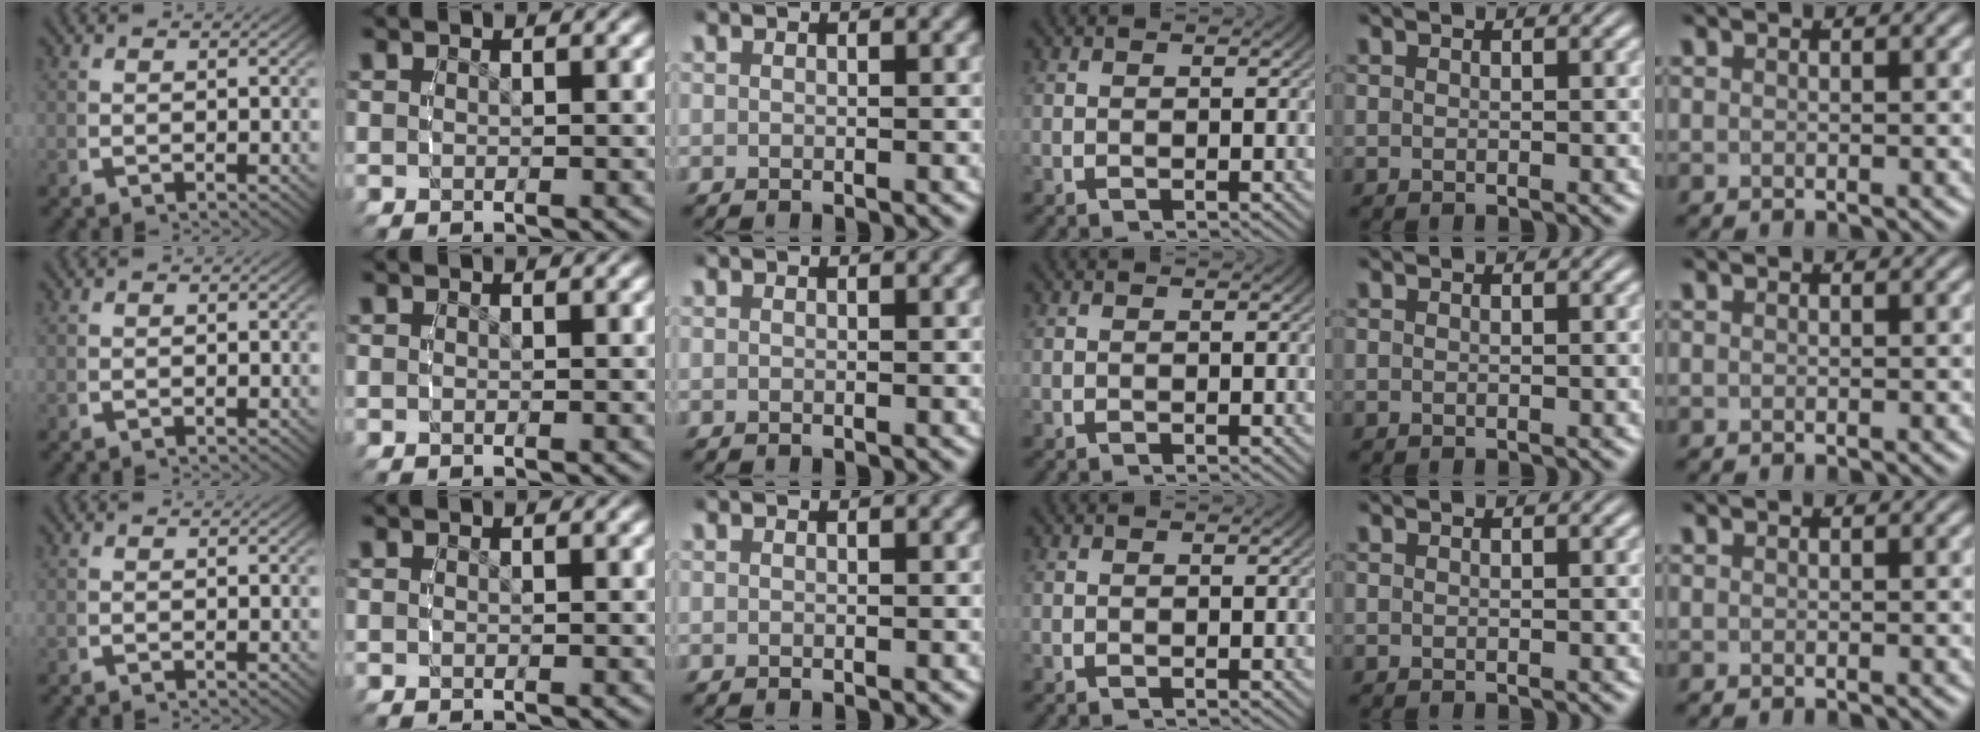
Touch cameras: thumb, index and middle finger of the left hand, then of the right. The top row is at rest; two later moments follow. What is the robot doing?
{"motion": "reach", "object": "jar lid"}